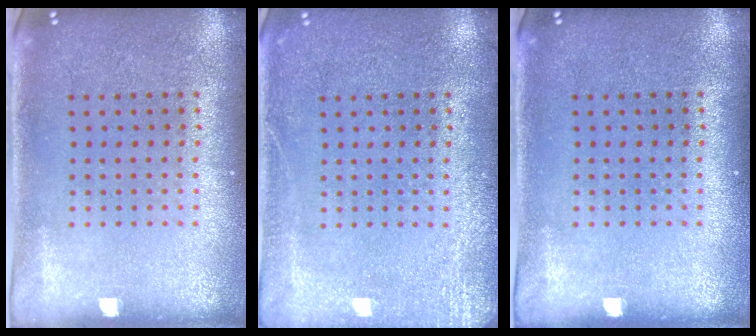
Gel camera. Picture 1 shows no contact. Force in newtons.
{"total": 2.8, "press": 2.7, "slide": 0.4}
{"total": 0.0}